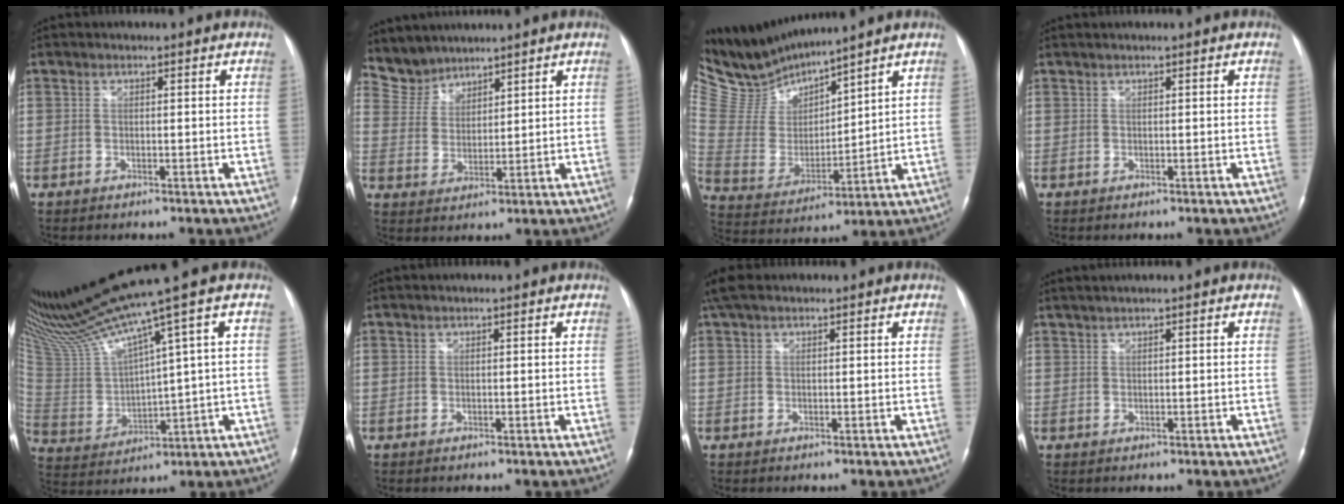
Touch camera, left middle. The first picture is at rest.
{"total": 5.3, "force": [5.0, 1.6, -0.6], "torque": [0.005, 0.013, 0.113]}
{"total": 12.3, "force": [12.1, -0.2, 2.2], "torque": [-0.069, -0.007, 0.262]}
{"total": 0.6, "force": [0.5, -0.1, 0.3], "torque": [-0.008, 0.012, 0.013]}
{"total": 16.1, "force": [12.8, -1.5, 9.7], "torque": [-0.184, -0.017, 0.249]}
{"total": 0.0}
{"total": 3.7, "force": [2.7, 1.5, 2.0], "torque": [-0.045, 0.037, 0.053]}
{"total": 2.3, "force": [1.8, -0.2, 1.4], "torque": [-0.030, 0.017, 0.040]}